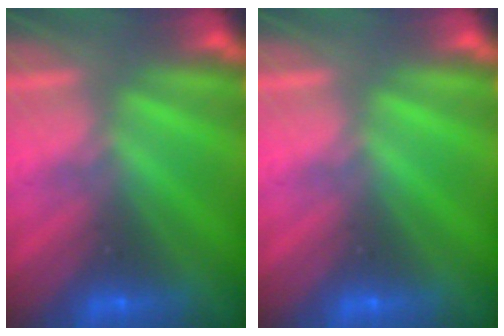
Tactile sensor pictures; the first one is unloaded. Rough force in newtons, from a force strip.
{"total": 0.0}